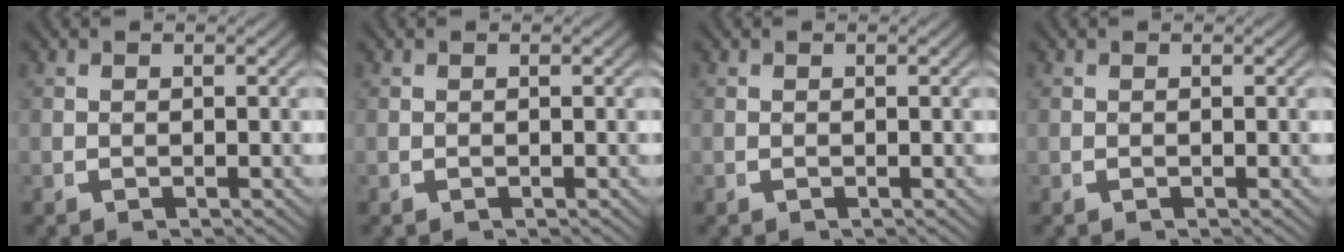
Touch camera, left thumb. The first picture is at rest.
{"total": 0.0}
{"total": 0.0}
{"total": 0.0}